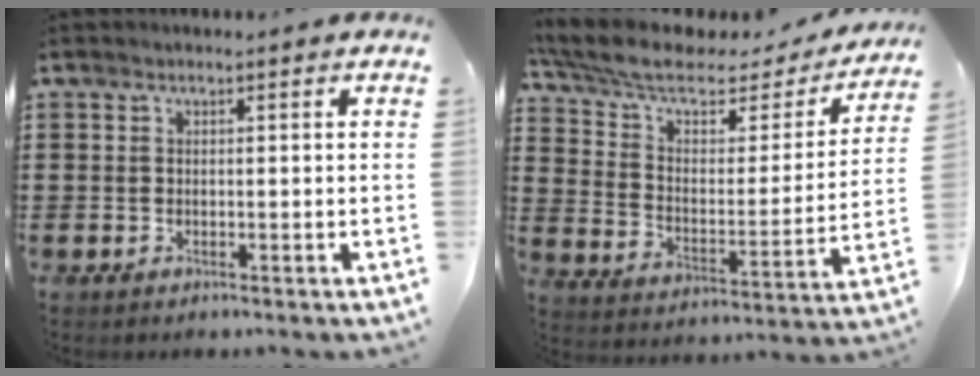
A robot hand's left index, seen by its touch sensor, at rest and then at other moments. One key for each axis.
{"total": 8.0, "fx": 5.7, "fy": 3.0, "fz": 4.7, "tx": -0.115, "ty": -0.032, "tz": 0.097}